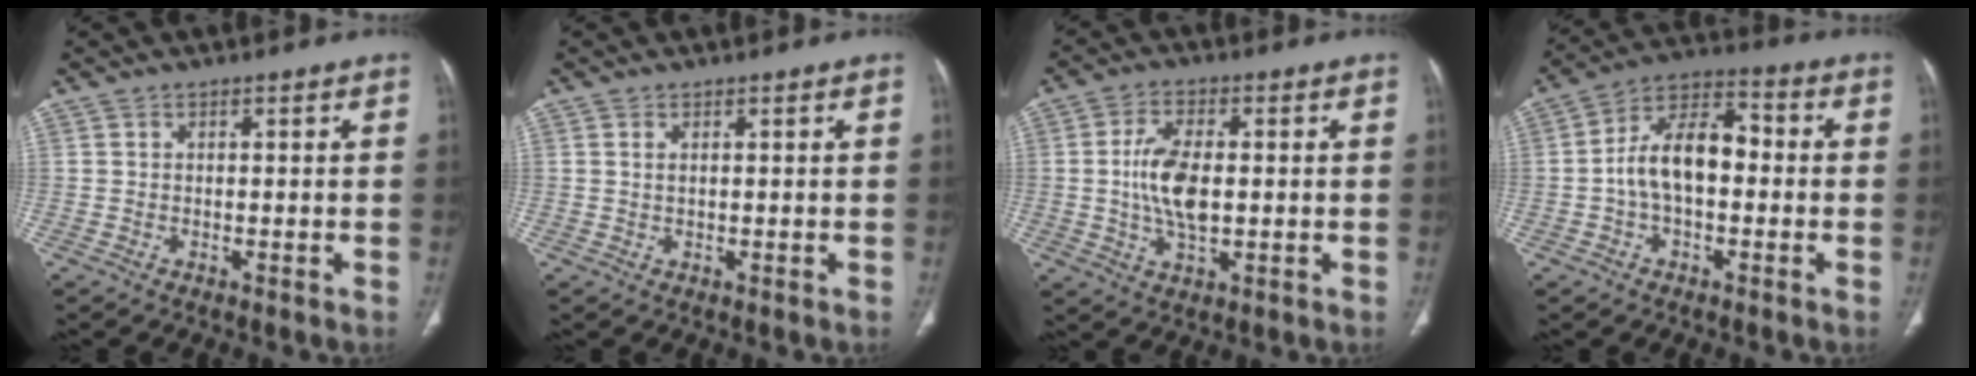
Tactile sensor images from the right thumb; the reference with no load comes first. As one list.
[{"total": 0.9, "force": [0.4, 0.4, 0.8], "torque": [-0.021, 0.003, 0.010]}, {"total": 9.1, "force": [0.1, 4.6, 7.9], "torque": [-0.156, 0.000, 0.003]}, {"total": 12.2, "force": [-0.9, 7.1, 9.9], "torque": [-0.165, 0.041, -0.024]}]